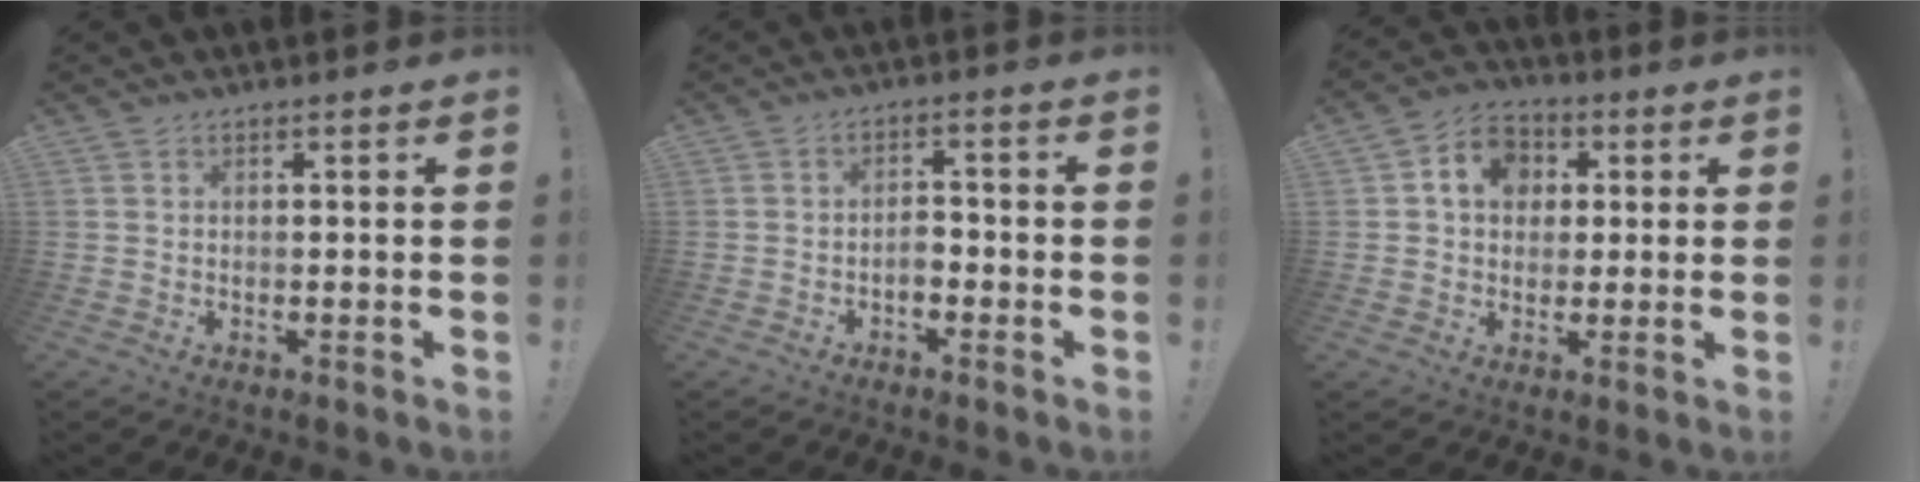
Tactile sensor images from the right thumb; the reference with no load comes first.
{"total": 3.8, "force": [-1.8, 2.3, 2.4], "torque": [-0.034, 0.005, -0.035]}
{"total": 9.7, "force": [2.5, 8.2, 4.5], "torque": [-0.065, 0.002, 0.051]}